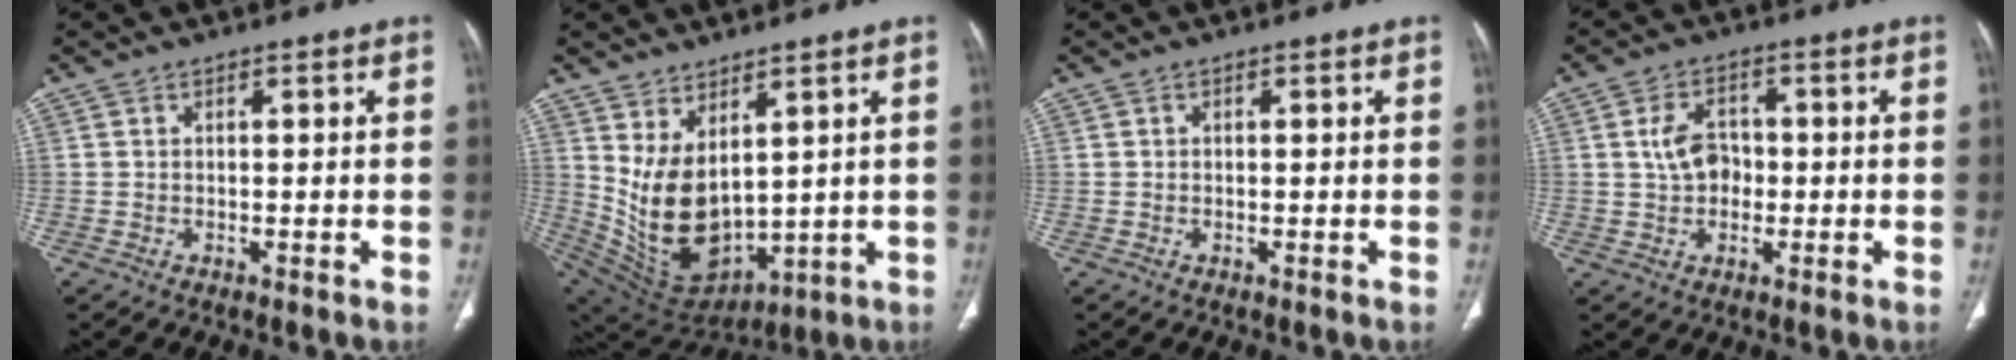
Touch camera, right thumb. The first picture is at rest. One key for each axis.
{"total": 13.7, "fx": 3.7, "fy": 7.8, "fz": 10.6, "tx": -0.174, "ty": -0.035, "tz": 0.109}
{"total": 0.0}
{"total": 6.2, "fx": 0.1, "fy": 4.6, "fz": 4.2, "tx": -0.061, "ty": 0.011, "tz": -0.001}